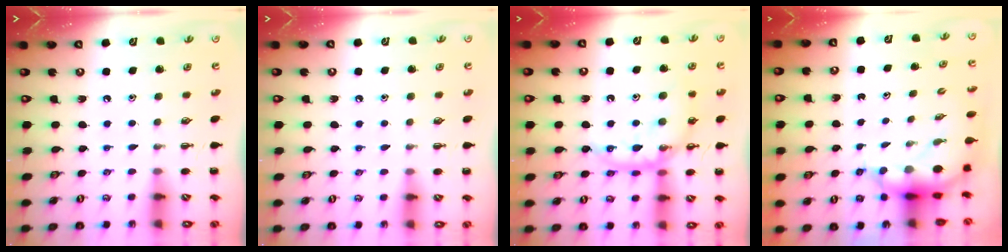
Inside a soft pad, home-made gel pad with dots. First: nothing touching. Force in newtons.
{"total": 3.3, "press": 3.1, "slide": 1.1}
{"total": 15.5, "press": 15.4, "slide": 1.2}
{"total": 5.9, "press": 5.8, "slide": 1.1}